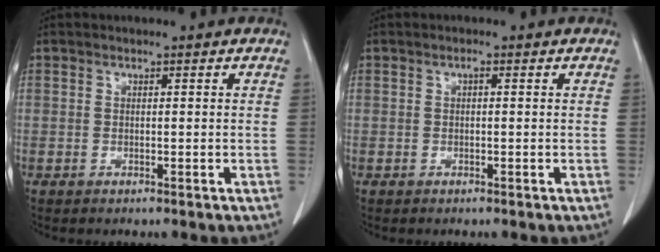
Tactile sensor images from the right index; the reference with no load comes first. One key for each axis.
{"total": 0.5, "fx": 0.1, "fy": 0.2, "fz": 0.5, "tx": -0.010, "ty": 0.002, "tz": 0.002}